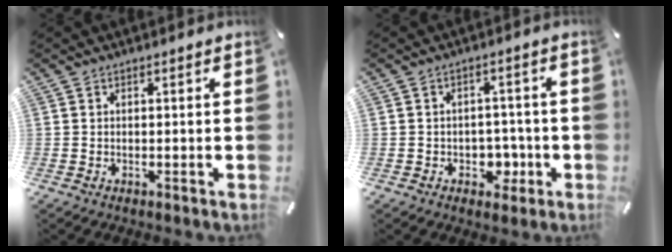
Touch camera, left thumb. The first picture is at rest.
{"total": 5.5, "force": [-1.5, 4.6, 2.6], "torque": [-0.023, 0.002, -0.027]}